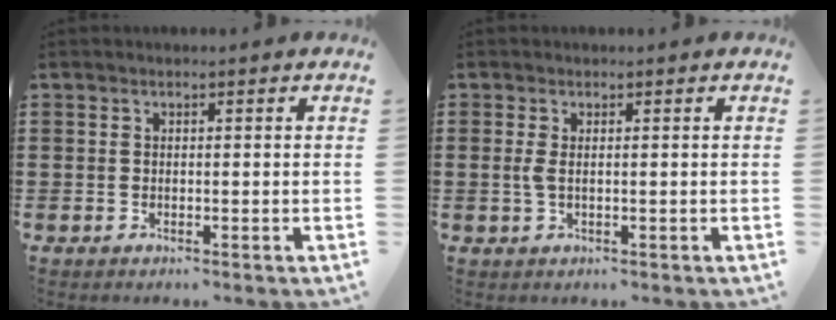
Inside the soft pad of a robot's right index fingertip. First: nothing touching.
{"total": 1.6, "force": [0.1, 0.4, 1.5], "torque": [-0.038, -0.003, -0.001]}